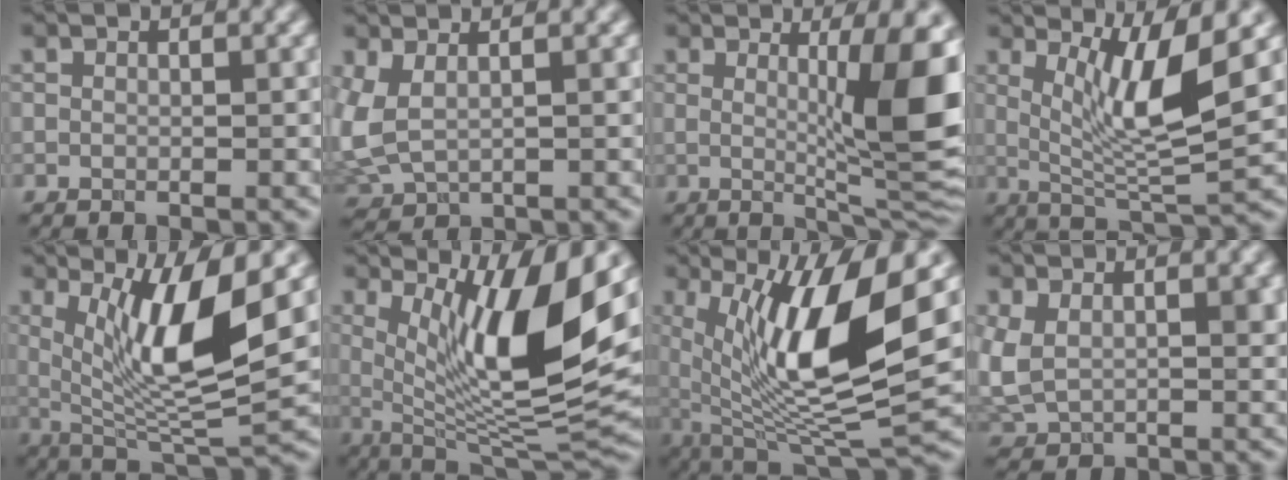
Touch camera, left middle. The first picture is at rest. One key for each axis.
{"total": 3.3, "fx": 1.1, "fy": 1.6, "fz": 2.6, "tx": -0.081, "ty": -0.005, "tz": 0.033}
{"total": 10.7, "fx": 1.2, "fy": 2.2, "fz": 10.4, "tx": -0.133, "ty": -0.017, "tz": 0.031}
{"total": 7.0, "fx": 1.9, "fy": 1.3, "fz": 6.6, "tx": -0.118, "ty": -0.013, "tz": 0.045}
{"total": 9.3, "fx": 2.2, "fy": 2.2, "fz": 8.8, "tx": -0.147, "ty": -0.017, "tz": 0.051}
{"total": 11.9, "fx": 3.5, "fy": 3.0, "fz": 11.0, "tx": -0.170, "ty": -0.010, "tz": 0.073}
{"total": 11.7, "fx": 2.3, "fy": 3.1, "fz": 11.0, "tx": -0.198, "ty": -0.012, "tz": 0.055}
{"total": 5.4, "fx": 1.6, "fy": 3.2, "fz": 4.0, "tx": -0.104, "ty": -0.013, "tz": 0.045}